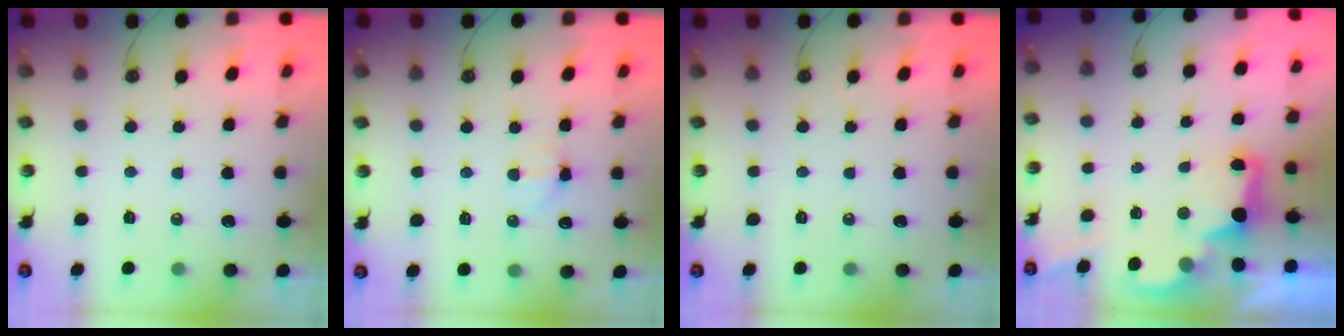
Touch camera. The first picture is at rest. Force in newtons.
{"total": 4.5, "press": 4.5, "slide": 0.9}
{"total": 0.0}
{"total": 2.7, "press": 2.6, "slide": 0.5}